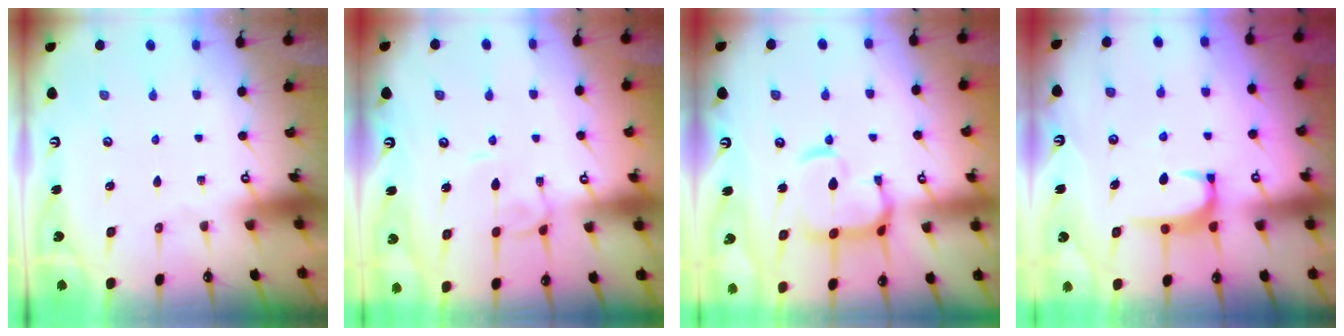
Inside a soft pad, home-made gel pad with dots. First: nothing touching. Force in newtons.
{"total": 0.7, "press": 0.6, "slide": 0.4}
{"total": 9.2, "press": 9.1, "slide": 1.0}
{"total": 2.6, "press": 2.6, "slide": 0.4}